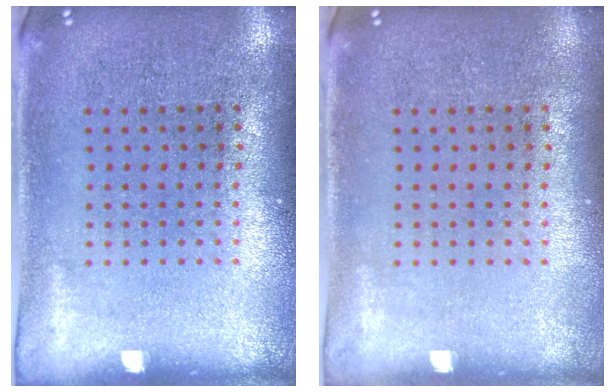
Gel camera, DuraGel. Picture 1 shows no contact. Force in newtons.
{"total": 0.0}